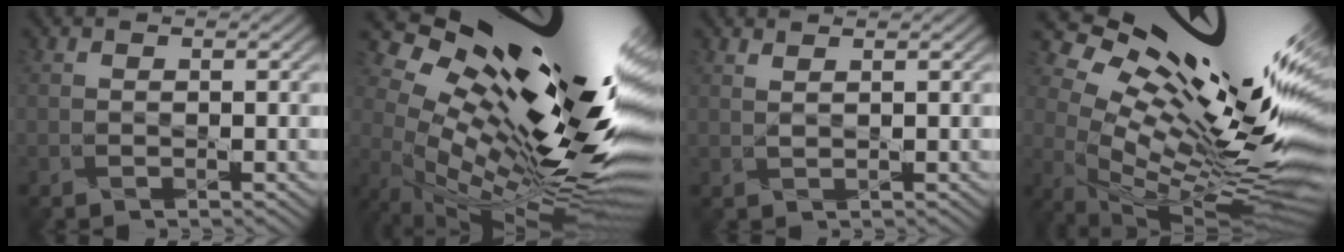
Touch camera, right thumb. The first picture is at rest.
{"total": 19.5, "force": [6.7, 6.6, 17.1], "torque": [-0.254, 0.007, 0.109]}
{"total": 1.5, "force": [1.3, 0.4, 0.7], "torque": [-0.007, -0.002, 0.021]}
{"total": 18.9, "force": [8.0, 6.0, 16.1], "torque": [-0.242, 0.016, 0.131]}